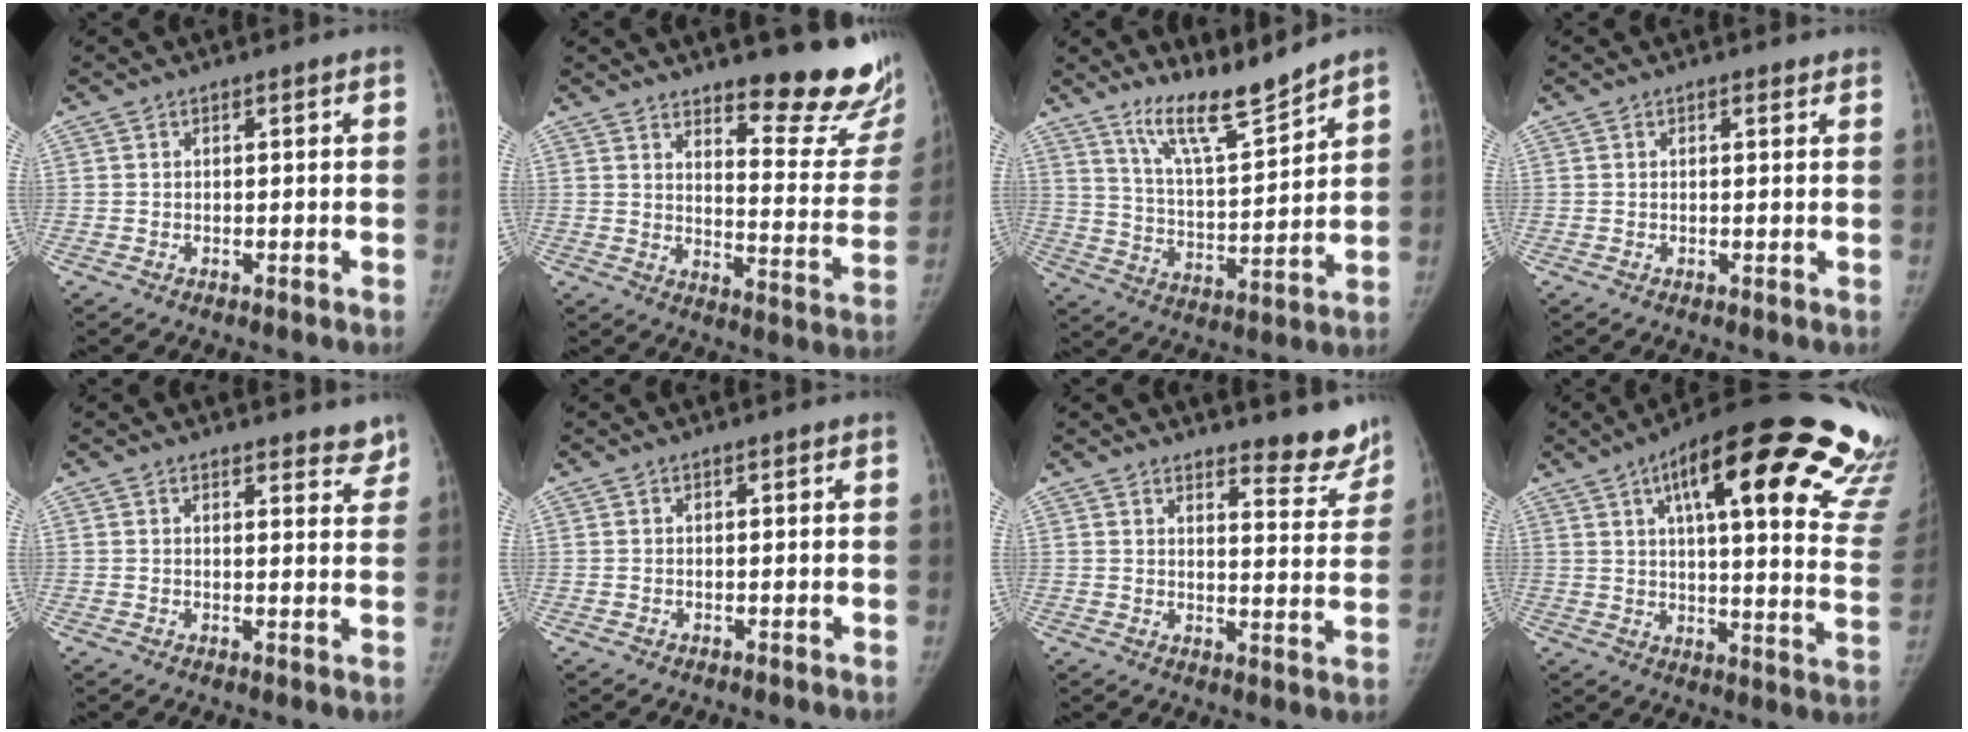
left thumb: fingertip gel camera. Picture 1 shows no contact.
{"total": 19.1, "force": [14.5, 4.9, 11.4], "torque": [-0.104, -0.130, 0.183]}
{"total": 11.0, "force": [9.5, 0.7, 5.4], "torque": [-0.087, -0.075, 0.176]}
{"total": 0.9, "force": [0.6, 0.4, 0.5], "torque": [-0.006, -0.003, 0.006]}
{"total": 5.1, "force": [4.6, 1.7, 1.4], "torque": [0.012, -0.027, 0.046]}
{"total": 0.0}
{"total": 8.6, "force": [7.8, 2.3, 2.9], "torque": [-0.002, -0.068, 0.093]}
{"total": 34.2, "force": [19.6, 8.7, 26.7], "torque": [-0.260, -0.044, 0.258]}